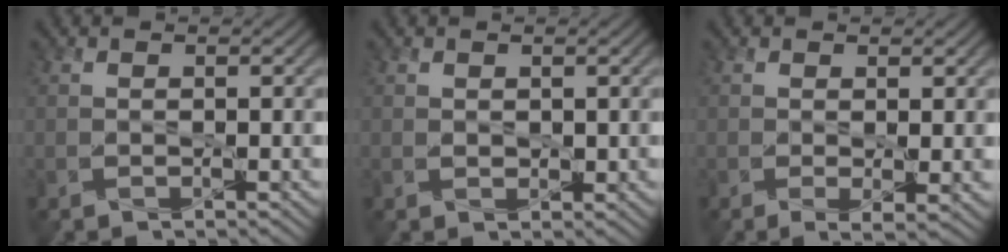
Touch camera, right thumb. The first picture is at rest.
{"total": 0.8, "force": [0.5, 0.6, 0.3], "torque": [-0.008, -0.005, 0.012]}
{"total": 1.9, "force": [0.1, 0.4, 1.9], "torque": [-0.040, -0.009, 0.002]}